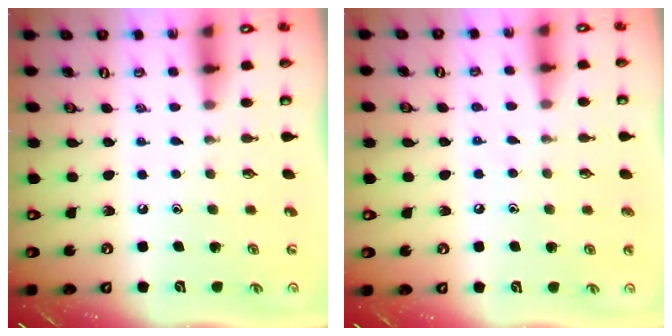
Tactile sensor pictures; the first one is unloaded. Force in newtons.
{"total": 5.3, "press": 5.3, "slide": 0.5}